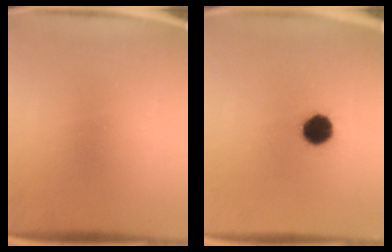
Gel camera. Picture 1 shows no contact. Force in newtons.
{"total": 8.4}